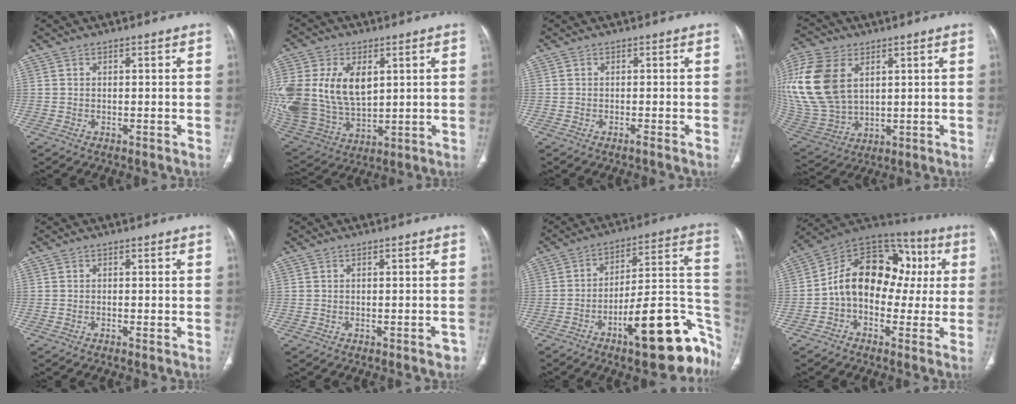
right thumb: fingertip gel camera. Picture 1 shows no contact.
{"total": 22.9, "force": [4.7, 15.1, 16.6], "torque": [-0.370, -0.005, 0.107]}
{"total": 0.7, "force": [-0.5, -0.1, 0.4], "torque": [-0.009, -0.001, -0.009]}
{"total": 22.0, "force": [6.1, 14.7, 15.1], "torque": [-0.355, -0.010, 0.128]}
{"total": 0.7, "force": [-0.3, 0.2, 0.6], "torque": [-0.016, 0.000, -0.006]}
{"total": 1.8, "force": [-1.1, 0.6, 1.2], "torque": [-0.010, 0.004, -0.014]}
{"total": 24.4, "force": [-11.3, 7.8, 20.2], "torque": [-0.188, 0.090, -0.157]}
{"total": 17.2, "force": [0.2, 12.5, 11.9], "torque": [-0.143, 0.052, -0.012]}